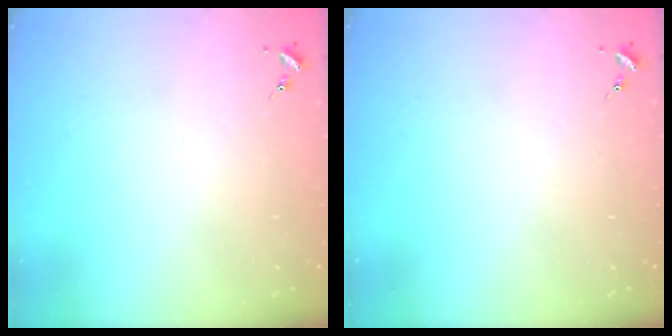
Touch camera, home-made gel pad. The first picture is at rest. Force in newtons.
{"total": 0.0}